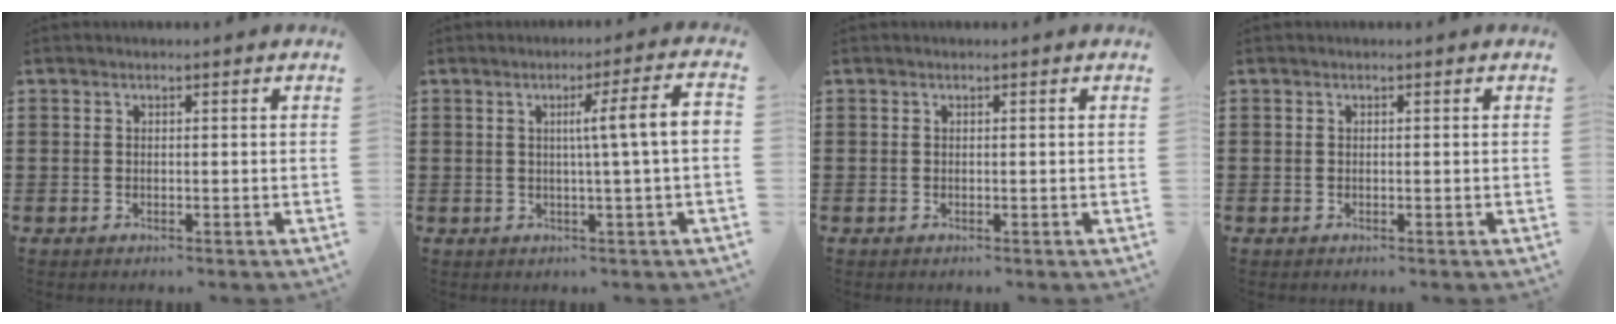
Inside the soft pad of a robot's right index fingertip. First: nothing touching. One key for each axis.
{"total": 6.5, "fx": 0.4, "fy": -0.5, "fz": 6.4, "tx": -0.109, "ty": -0.008, "tz": -0.003}
{"total": 0.0}
{"total": 0.0}